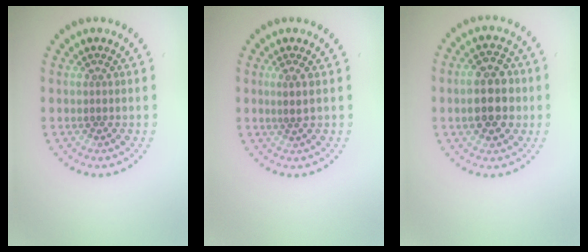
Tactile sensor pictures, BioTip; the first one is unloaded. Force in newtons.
{"total": 1.0, "press": 0.7, "slide": 0.7}
{"total": 5.1, "press": 5.1, "slide": 0.4}